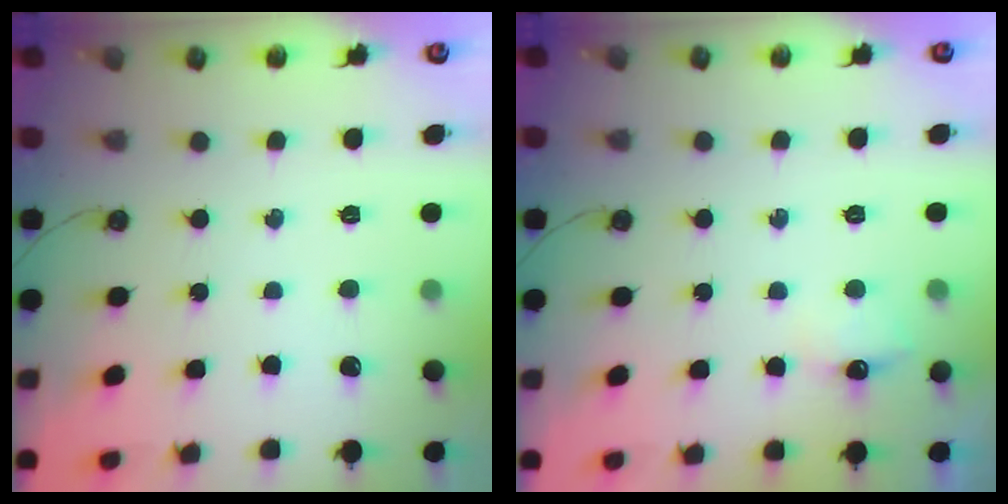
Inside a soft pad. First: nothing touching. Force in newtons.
{"total": 6.0, "press": 5.8, "slide": 1.5}